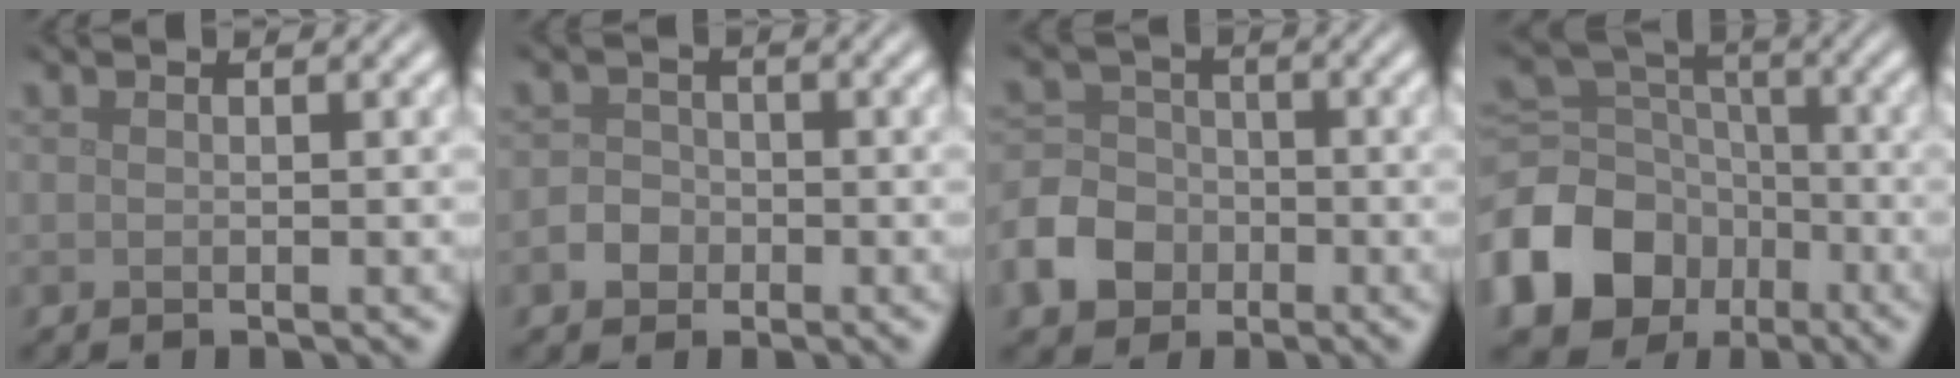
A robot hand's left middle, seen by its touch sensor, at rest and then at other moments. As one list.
[{"total": 2.0, "force": [-0.7, 1.7, 0.7], "torque": [0.001, 0.001, -0.019]}, {"total": 6.5, "force": [-3.0, 5.2, 2.4], "torque": [-0.041, -0.012, -0.075]}, {"total": 14.6, "force": [-6.8, 11.6, 5.6], "torque": [-0.160, -0.036, -0.136]}]